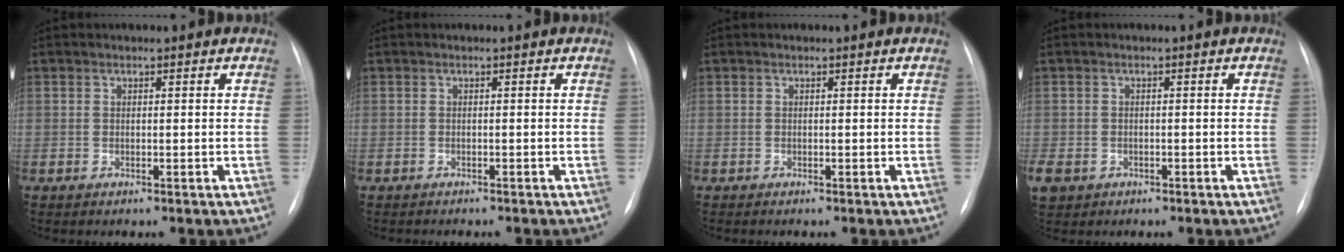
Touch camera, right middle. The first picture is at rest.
{"total": 2.4, "force": [-2.2, 0.5, 1.0], "torque": [-0.018, -0.007, -0.020]}
{"total": 0.0}
{"total": 5.8, "force": [-3.0, 4.6, 1.9], "torque": [-0.060, -0.004, -0.041]}